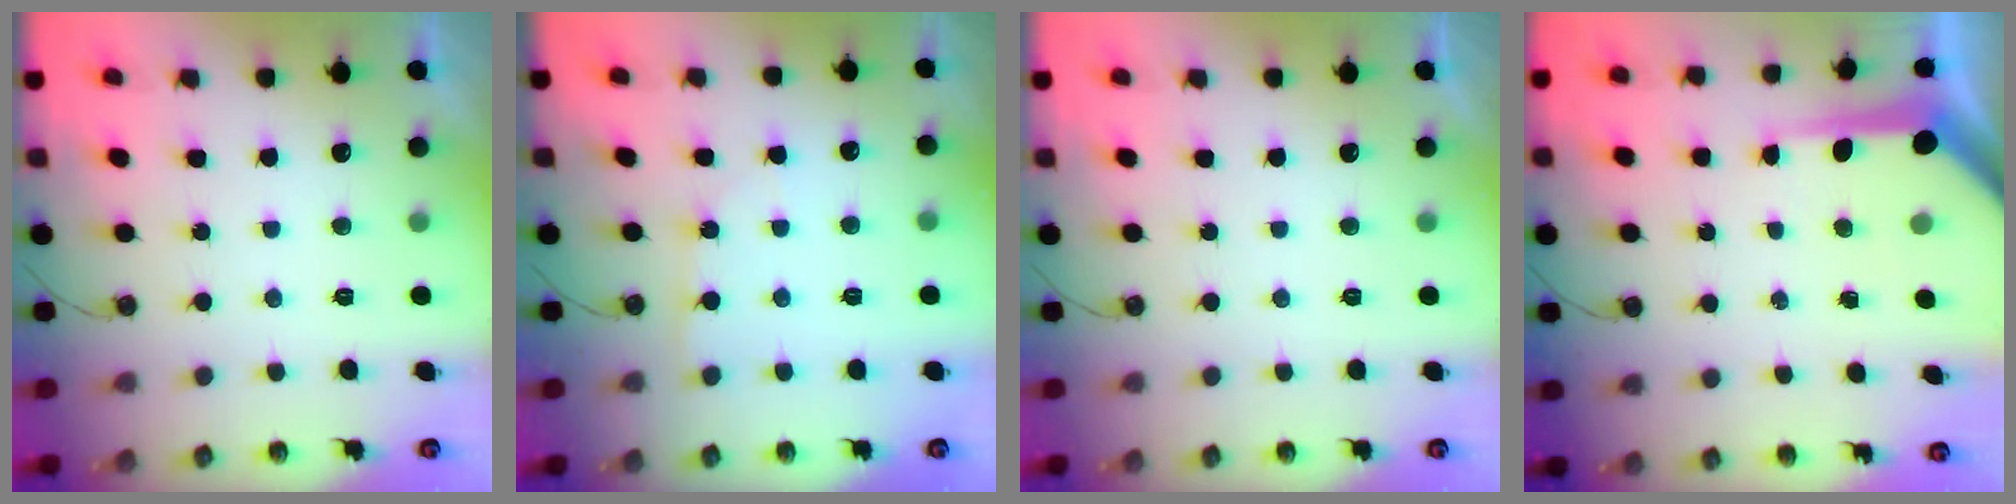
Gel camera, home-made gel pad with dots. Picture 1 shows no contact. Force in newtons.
{"total": 2.8, "press": 2.8, "slide": 0.3}
{"total": 0.0}
{"total": 8.8, "press": 8.7, "slide": 0.5}